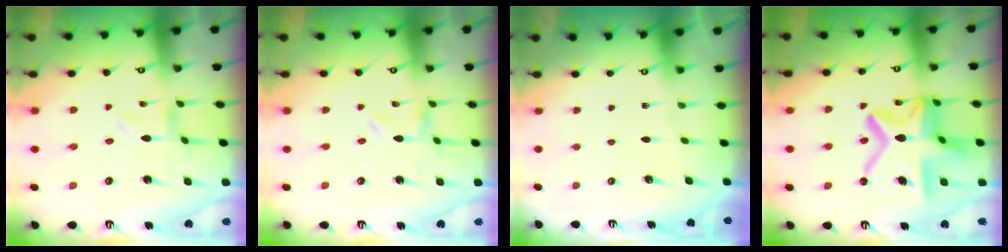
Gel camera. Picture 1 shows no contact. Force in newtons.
{"total": 0.0}
{"total": 0.0}
{"total": 19.3, "press": 19.3, "slide": 1.7}